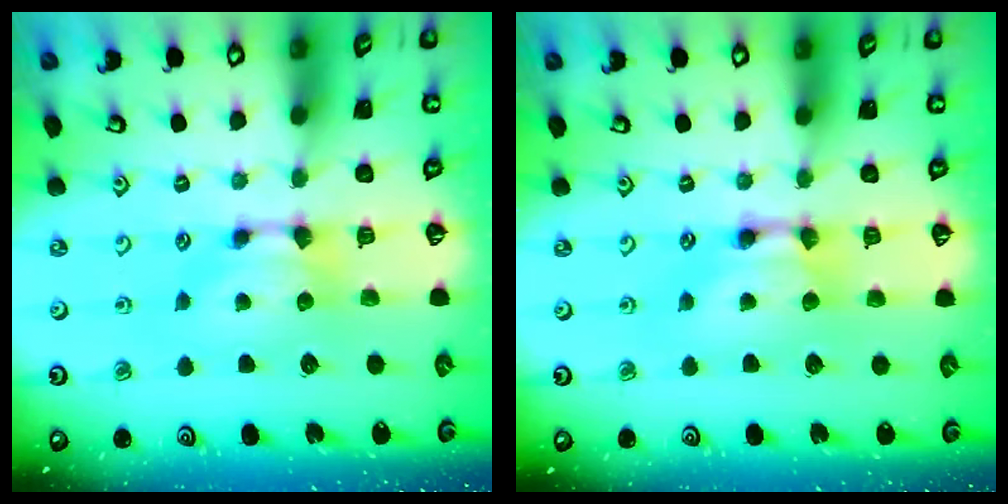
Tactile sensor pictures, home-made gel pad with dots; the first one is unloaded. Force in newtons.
{"total": 2.1, "press": 2.1, "slide": 0.1}